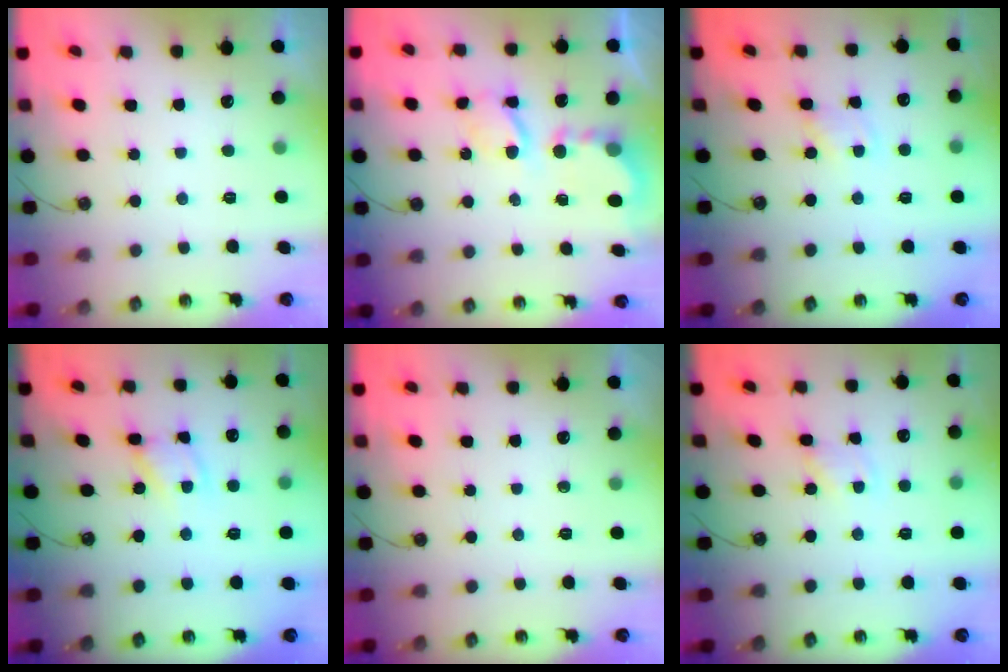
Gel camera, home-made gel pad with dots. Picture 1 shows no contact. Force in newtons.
{"total": 5.8, "press": 5.8, "slide": 0.3}
{"total": 1.4, "press": 1.4, "slide": 0.2}
{"total": 6.7, "press": 6.7, "slide": 0.5}
{"total": 0.0}
{"total": 1.5, "press": 1.4, "slide": 0.2}